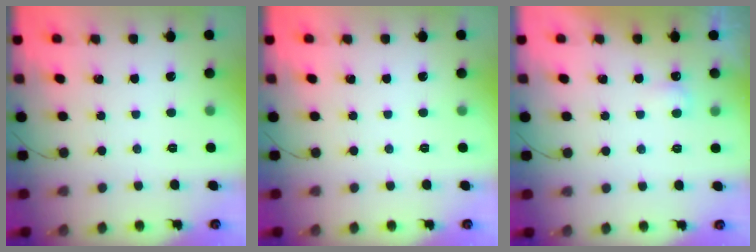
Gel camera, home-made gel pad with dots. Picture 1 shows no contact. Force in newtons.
{"total": 0.0}
{"total": 2.4, "press": 2.4, "slide": 0.6}